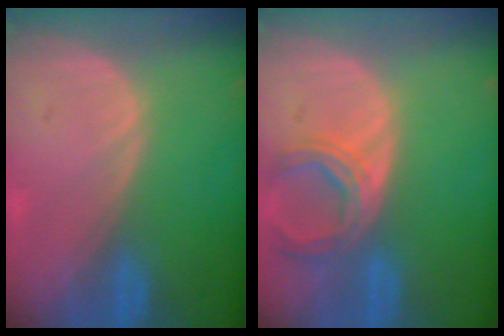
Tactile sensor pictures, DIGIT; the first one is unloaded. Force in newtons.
{"total": 6.2, "press": 5.7, "slide": 2.5}